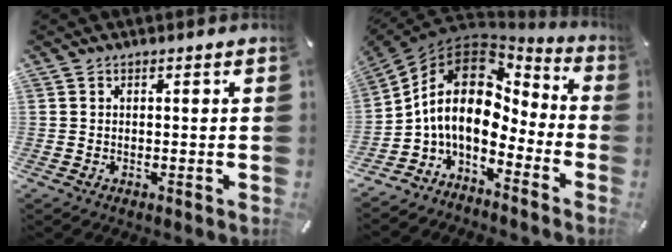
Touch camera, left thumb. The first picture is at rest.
{"total": 14.9, "force": [-0.1, 10.2, 10.8], "torque": [-0.219, -0.004, -0.008]}